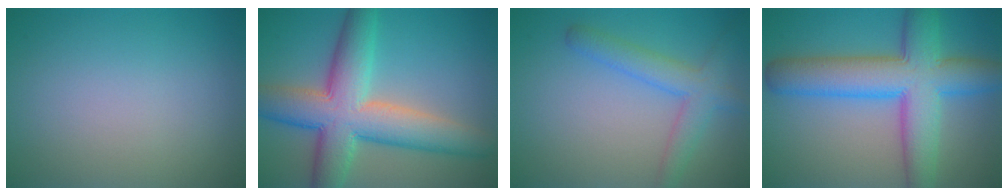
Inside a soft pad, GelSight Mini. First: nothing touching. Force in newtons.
{"total": 9.9, "press": 9.9, "slide": 0.3}
{"total": 3.7, "press": 3.7, "slide": 0.2}
{"total": 9.6, "press": 9.6, "slide": 0.2}